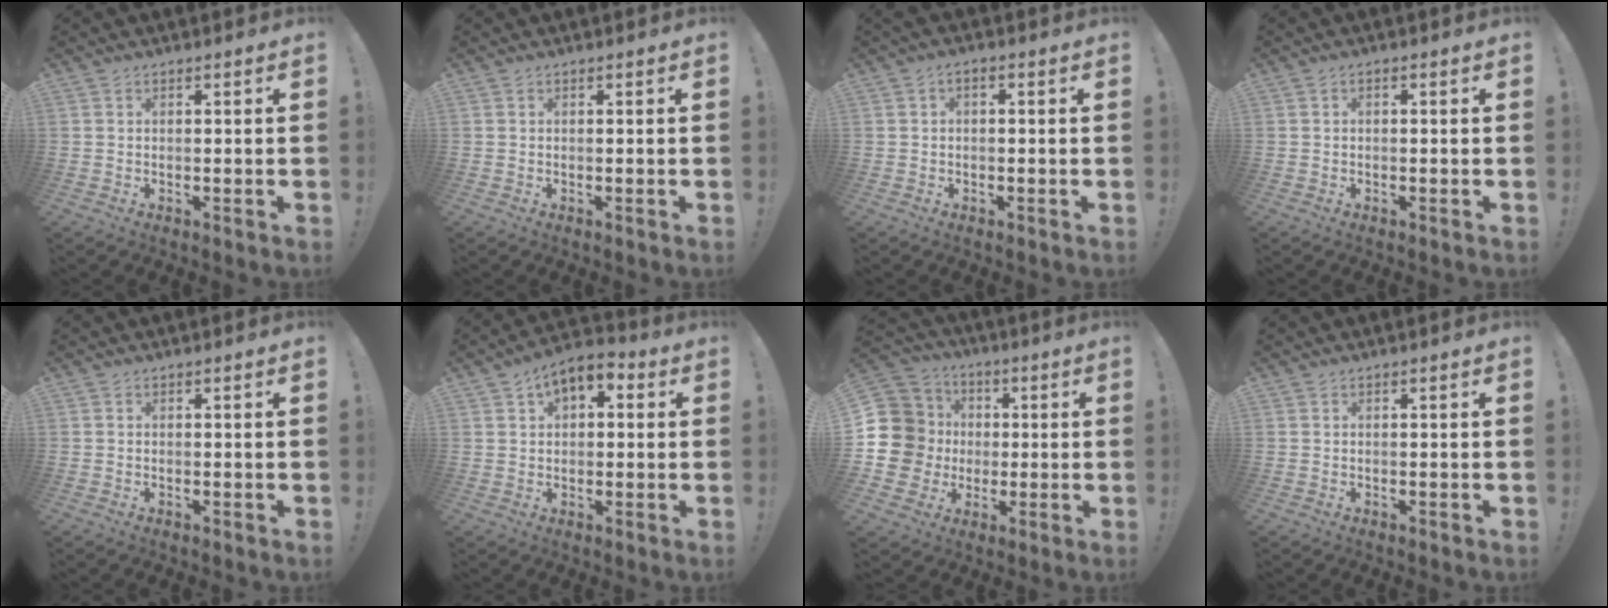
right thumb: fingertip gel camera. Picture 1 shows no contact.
{"total": 0.0}
{"total": 1.9, "force": [-1.1, 0.5, 1.4], "torque": [-0.023, 0.003, -0.020]}
{"total": 0.9, "force": [-0.8, 0.2, 0.5], "torque": [-0.007, 0.001, -0.014]}
{"total": 0.0}
{"total": 6.5, "force": [2.9, 4.1, 4.1], "torque": [-0.051, -0.009, 0.052]}
{"total": 15.0, "force": [0.3, 14.1, 5.3], "torque": [-0.102, 0.004, 0.032]}
{"total": 0.0}